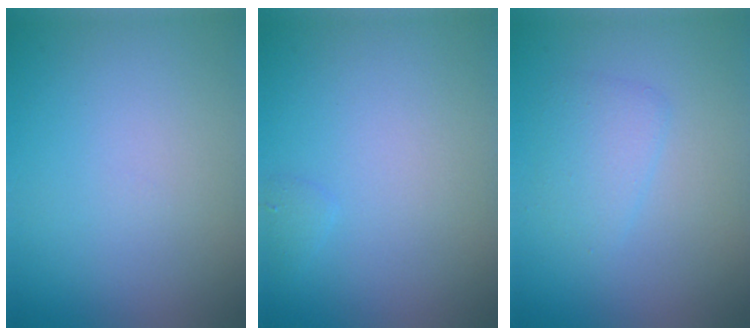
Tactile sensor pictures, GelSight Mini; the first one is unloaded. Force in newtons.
{"total": 0.6, "press": 0.6, "slide": 0.1}
{"total": 1.9, "press": 1.9, "slide": 0.1}